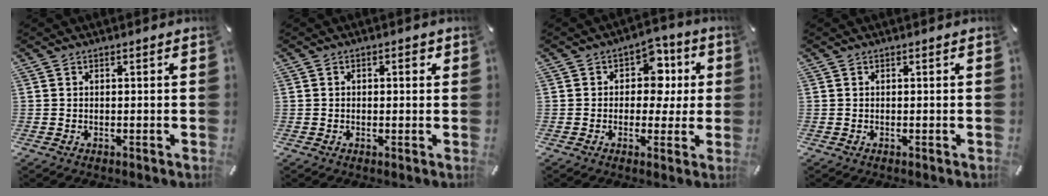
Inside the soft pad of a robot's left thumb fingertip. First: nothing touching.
{"total": 1.8, "force": [0.2, 1.0, 1.4], "torque": [-0.028, 0.008, 0.001]}
{"total": 9.3, "force": [1.6, 7.4, 5.4], "torque": [-0.063, 0.000, 0.024]}
{"total": 0.0}